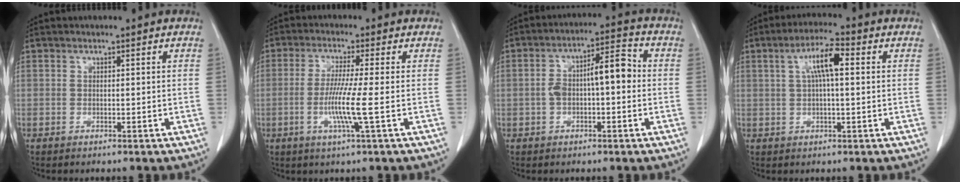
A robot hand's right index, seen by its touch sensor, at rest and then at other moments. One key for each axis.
{"total": 6.7, "fx": -1.4, "fy": -1.1, "fz": 6.5, "tx": -0.127, "ty": -0.017, "tz": -0.032}
{"total": 8.1, "fx": -0.2, "fy": 2.7, "fz": 7.6, "tx": -0.141, "ty": 0.038, "tz": -0.005}
{"total": 6.6, "fx": 1.6, "fy": 1.1, "fz": 6.3, "tx": -0.117, "ty": 0.019, "tz": 0.027}